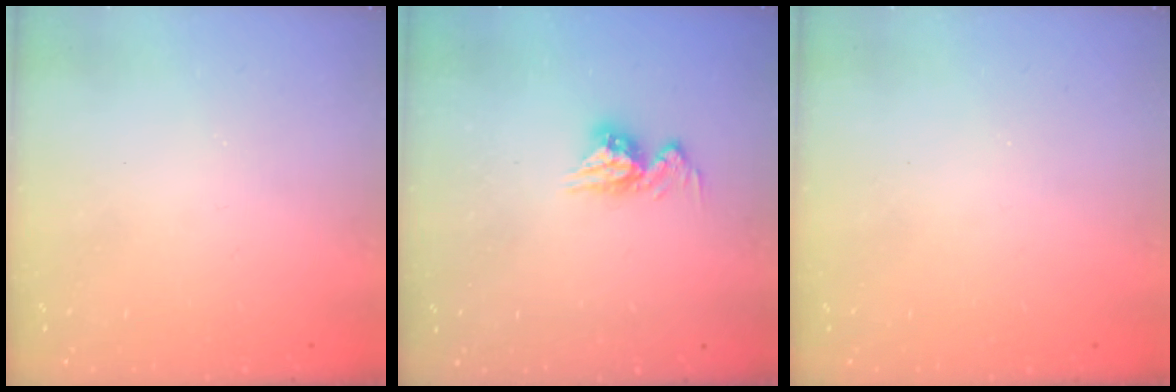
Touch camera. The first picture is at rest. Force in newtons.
{"total": 9.4, "press": 9.4, "slide": 0.9}
{"total": 0.0}